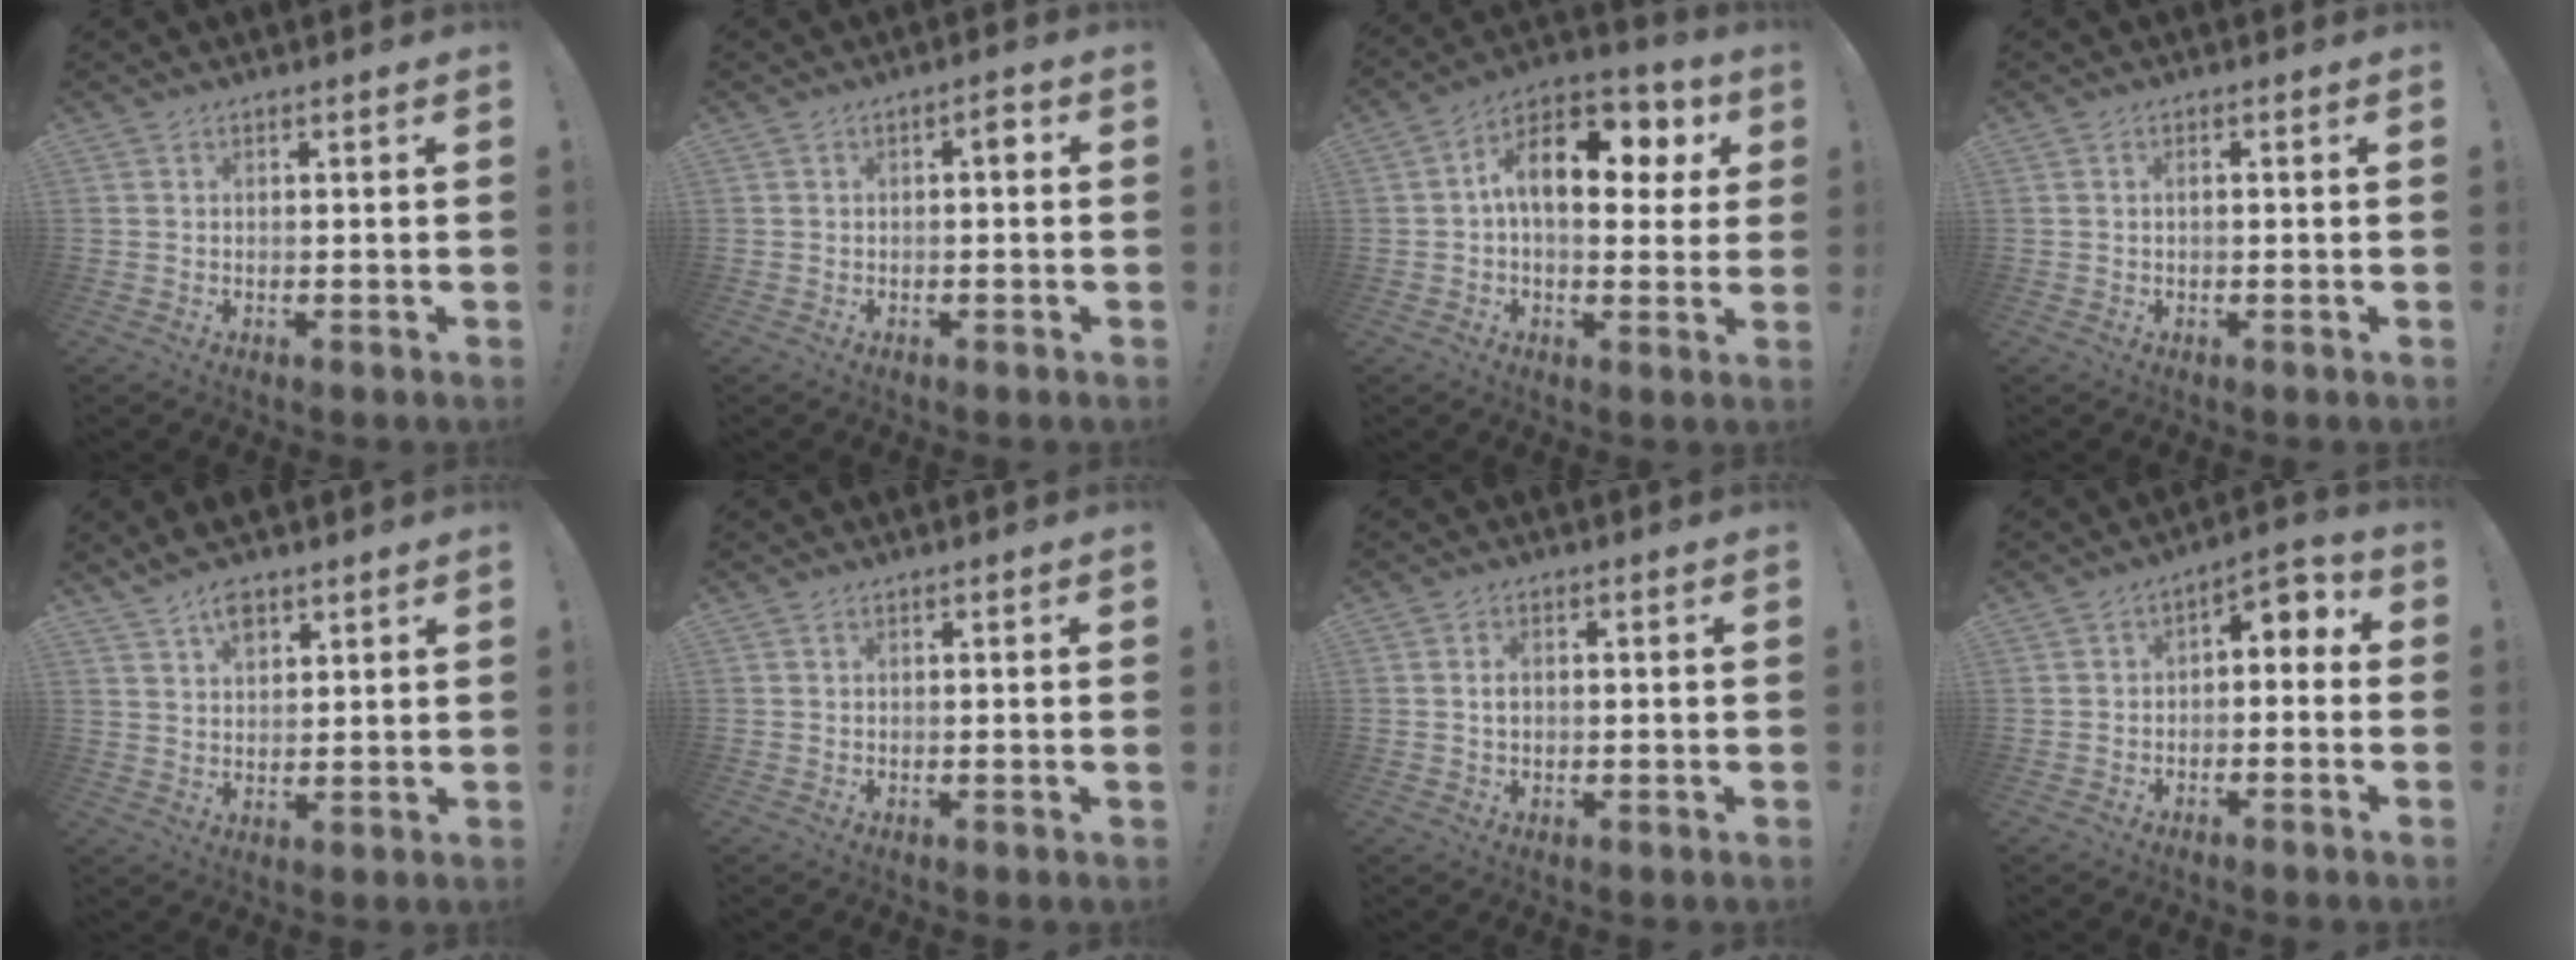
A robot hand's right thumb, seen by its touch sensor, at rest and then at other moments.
{"total": 2.1, "force": [-0.4, 0.8, 2.0], "torque": [-0.035, 0.009, -0.011]}
{"total": 15.8, "force": [4.0, 8.9, 12.4], "torque": [-0.188, 0.001, 0.069]}
{"total": 0.8, "force": [0.0, 0.1, 0.8], "torque": [-0.016, 0.001, -0.001]}
{"total": 7.0, "force": [4.8, 3.8, 3.4], "torque": [-0.057, -0.021, 0.088]}
{"total": 0.6, "force": [0.2, -0.3, 0.4], "torque": [-0.001, -0.003, 0.002]}
{"total": 1.6, "force": [0.1, 1.1, 1.3], "torque": [-0.017, 0.002, 0.000]}
{"total": 4.3, "force": [-1.7, 2.7, 2.8], "torque": [-0.026, 0.007, -0.034]}